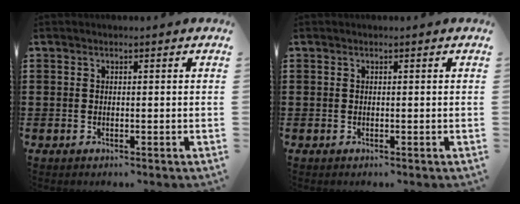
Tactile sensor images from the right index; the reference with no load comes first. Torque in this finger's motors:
{"motor_torque": [0.34, 0.34, 0.00, 0.00]}